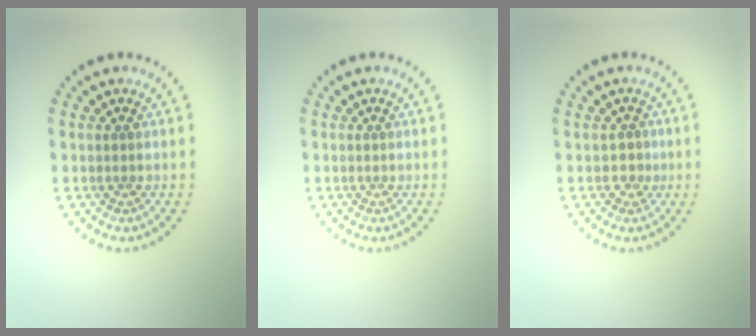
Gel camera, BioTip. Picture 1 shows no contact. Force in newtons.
{"total": 0.0}
{"total": 1.2, "press": 1.0, "slide": 0.7}